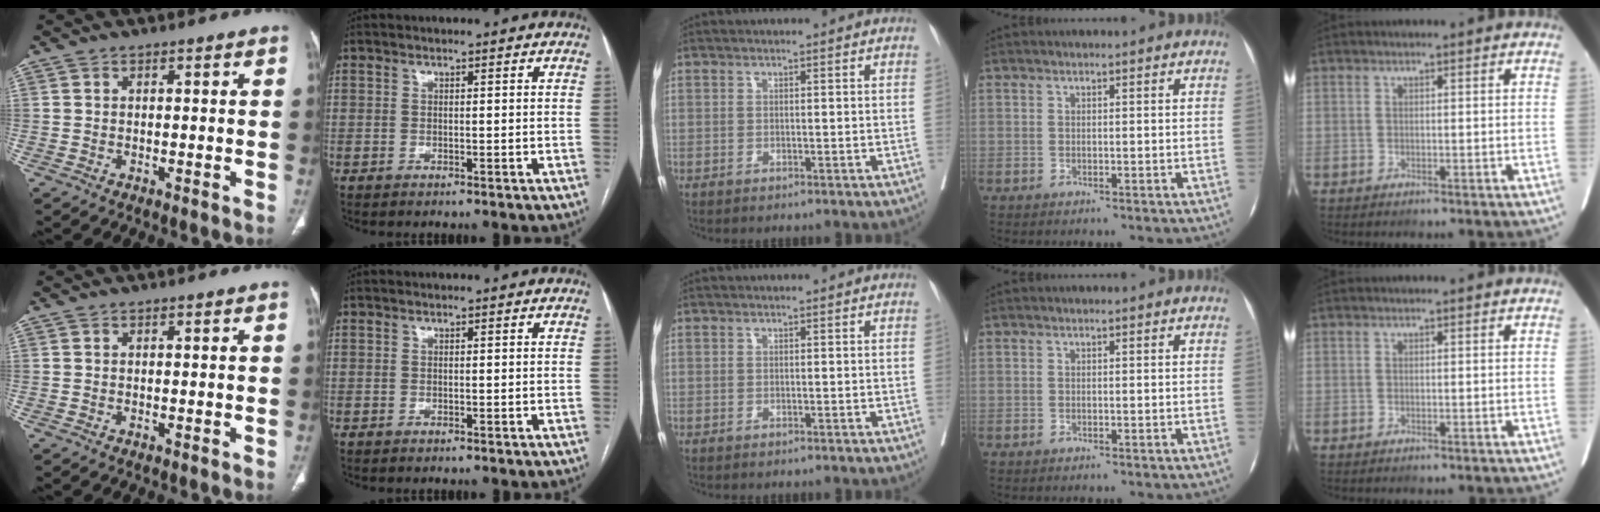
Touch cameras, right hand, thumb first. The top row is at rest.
{}